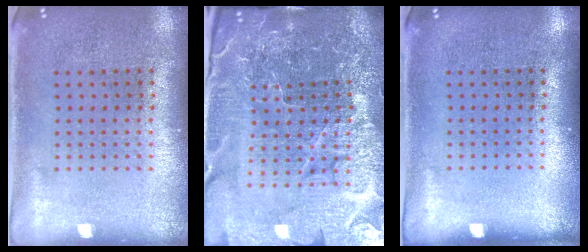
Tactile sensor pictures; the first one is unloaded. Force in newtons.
{"total": 6.6, "press": 5.8, "slide": 3.1}
{"total": 0.0}